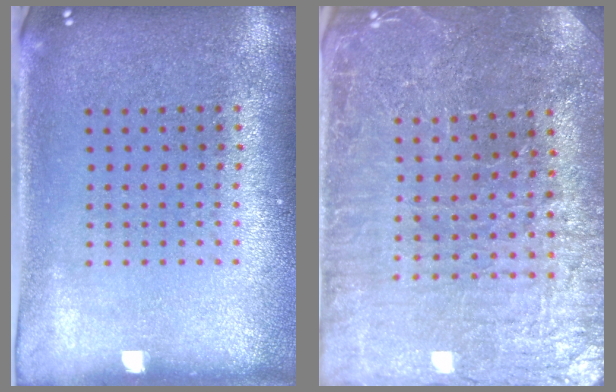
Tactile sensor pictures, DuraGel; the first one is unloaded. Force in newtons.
{"total": 3.3, "press": 3.3, "slide": 0.3}